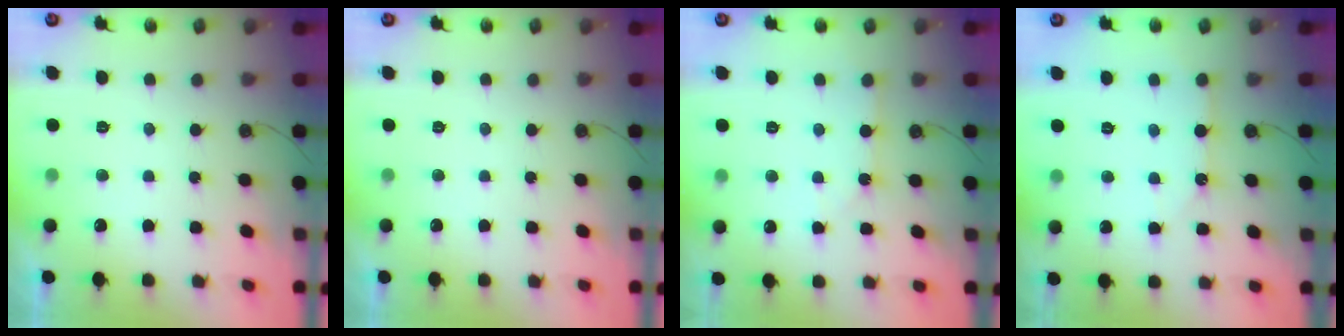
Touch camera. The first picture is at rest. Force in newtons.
{"total": 0.0}
{"total": 3.3, "press": 3.3, "slide": 0.3}
{"total": 6.1, "press": 6.1, "slide": 0.1}